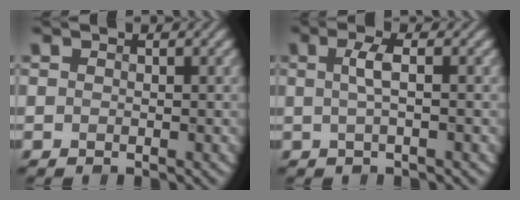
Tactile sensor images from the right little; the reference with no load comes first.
{"total": 1.7, "force": [0.2, 0.2, 1.7], "torque": [-0.039, 0.010, 0.004]}